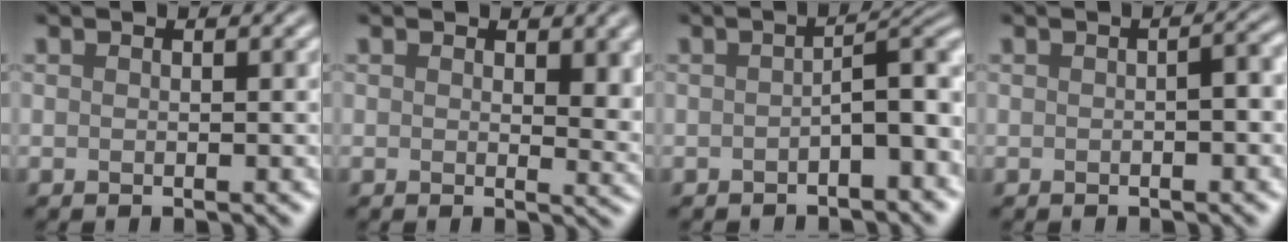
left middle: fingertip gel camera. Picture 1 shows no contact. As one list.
[{"total": 3.0, "force": [0.9, 1.5, 2.5], "torque": [-0.027, -0.006, 0.014]}, {"total": 3.9, "force": [-1.2, 1.3, 3.5], "torque": [-0.047, 0.013, -0.021]}, {"total": 1.9, "force": [-0.2, 0.4, 1.9], "torque": [-0.028, 0.006, -0.002]}]